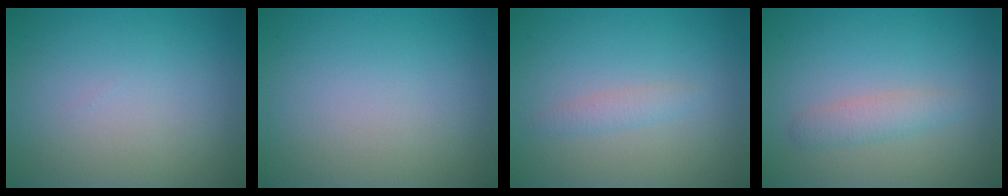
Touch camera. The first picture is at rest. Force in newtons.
{"total": 0.0}
{"total": 1.2, "press": 1.2, "slide": 0.0}
{"total": 1.8, "press": 1.8, "slide": 0.0}